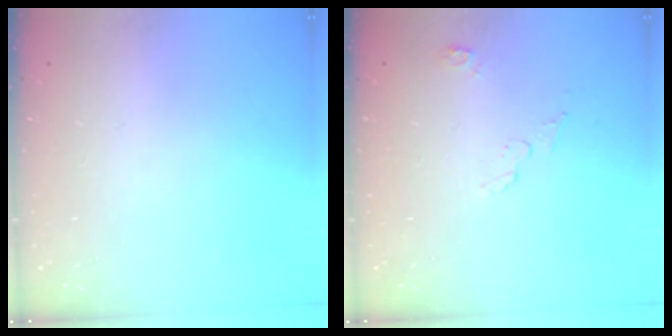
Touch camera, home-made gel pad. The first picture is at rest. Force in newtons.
{"total": 4.6, "press": 4.6, "slide": 0.4}